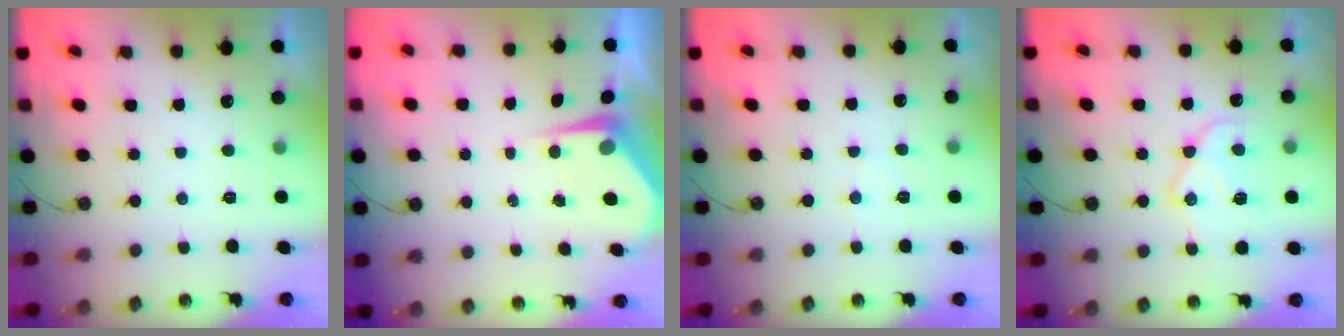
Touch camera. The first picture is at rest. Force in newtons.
{"total": 4.8, "press": 4.8, "slide": 0.4}
{"total": 3.9, "press": 3.9, "slide": 0.6}
{"total": 14.8, "press": 14.7, "slide": 1.5}